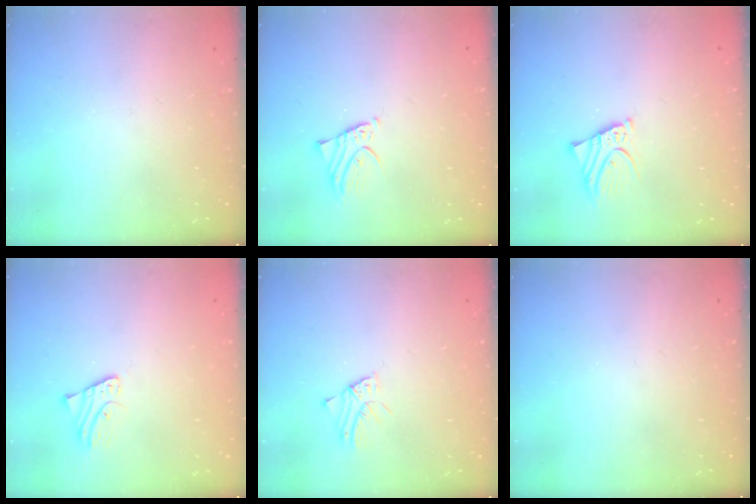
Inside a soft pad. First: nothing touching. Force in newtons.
{"total": 1.9, "press": 1.9, "slide": 0.3}
{"total": 3.5, "press": 3.5, "slide": 0.4}
{"total": 1.9, "press": 1.9, "slide": 0.2}
{"total": 1.5, "press": 1.5, "slide": 0.0}
{"total": 0.0}